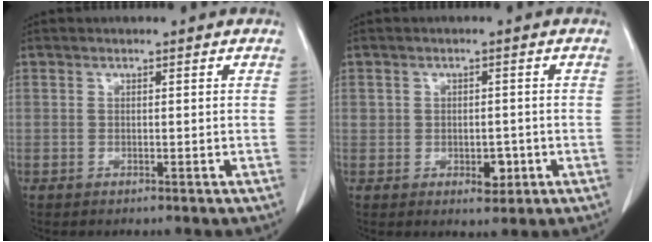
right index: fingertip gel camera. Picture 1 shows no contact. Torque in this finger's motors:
{"motor_torque": [-0.03, 0.08, 0.03, 0.01]}